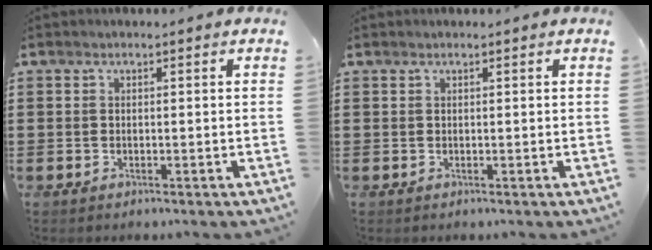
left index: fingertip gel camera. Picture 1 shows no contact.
{"total": 0.0}